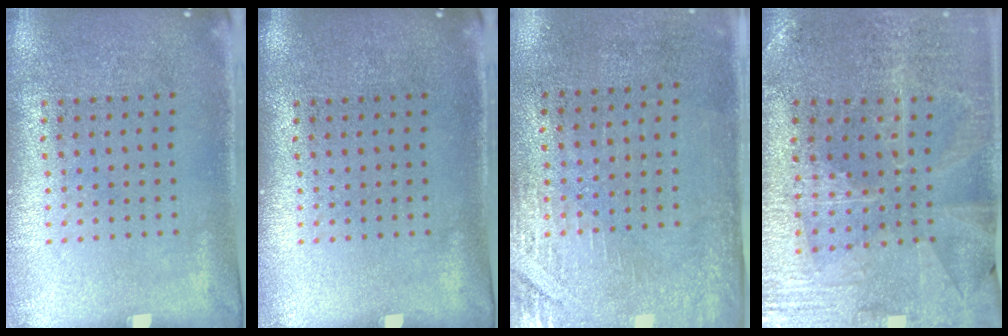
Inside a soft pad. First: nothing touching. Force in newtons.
{"total": 0.0}
{"total": 2.9, "press": 2.5, "slide": 1.5}
{"total": 1.7, "press": 1.7, "slide": 0.3}